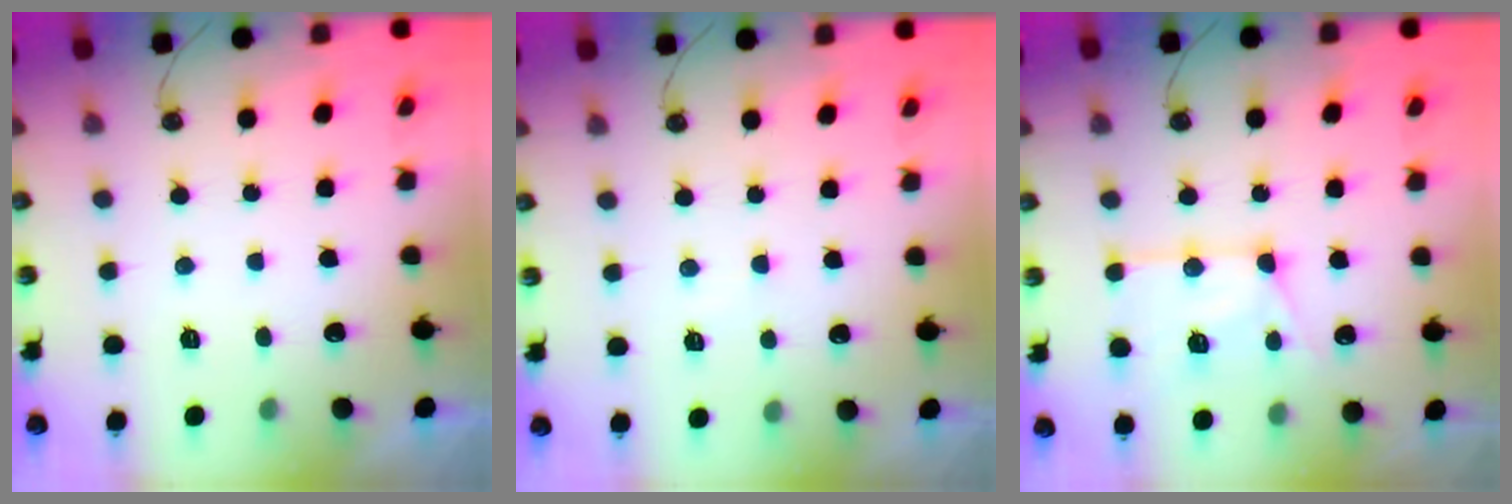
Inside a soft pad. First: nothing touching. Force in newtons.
{"total": 2.2, "press": 2.2, "slide": 0.4}
{"total": 12.6, "press": 12.6, "slide": 0.8}